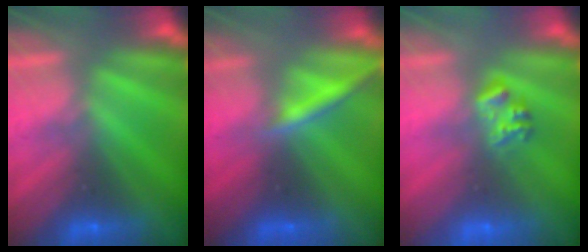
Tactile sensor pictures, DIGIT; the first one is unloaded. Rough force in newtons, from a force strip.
{"total": 2.2}
{"total": 2.3}